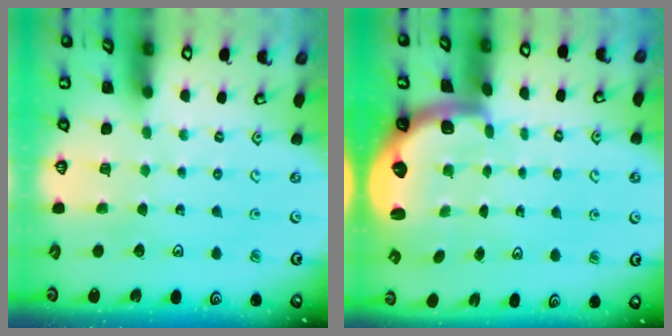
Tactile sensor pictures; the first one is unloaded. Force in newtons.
{"total": 2.1, "press": 1.9, "slide": 0.9}